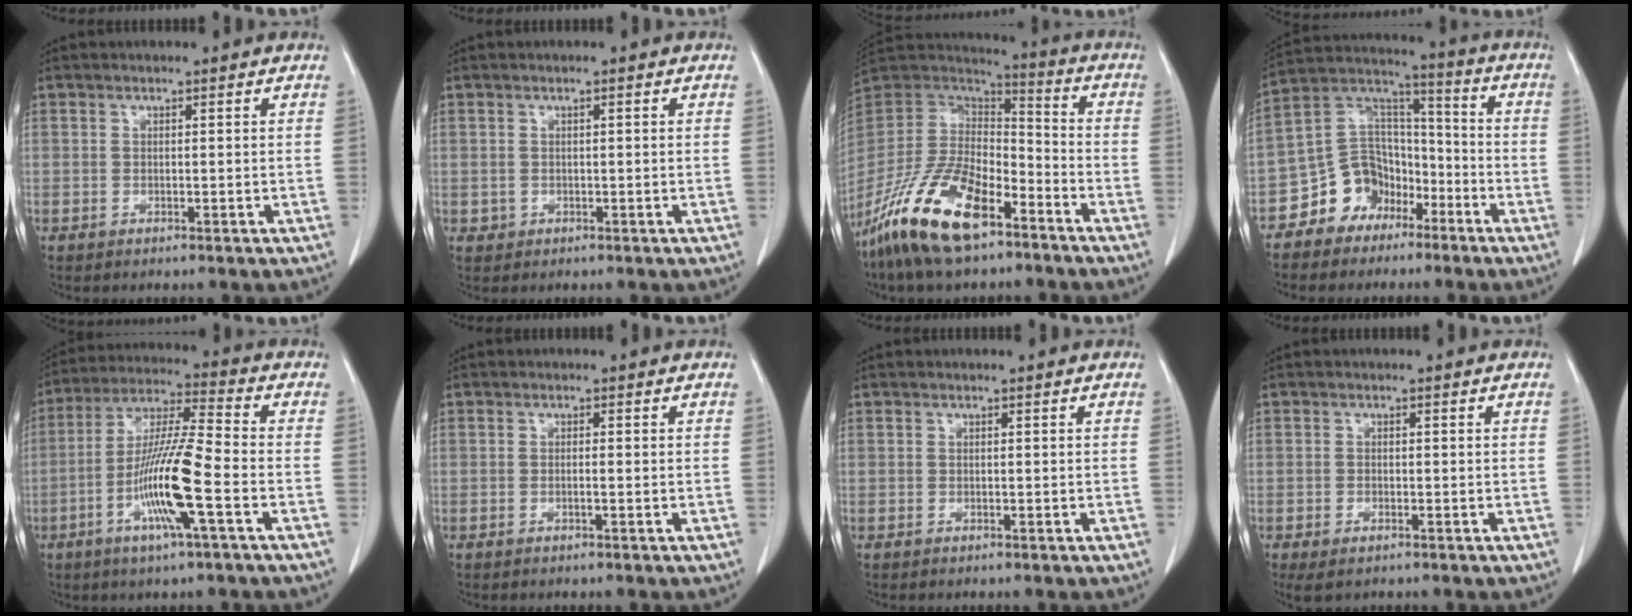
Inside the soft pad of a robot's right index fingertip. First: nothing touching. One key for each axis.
{"total": 1.0, "fx": 0.0, "fy": 1.0, "fz": 0.3, "tx": 0.000, "ty": 0.003, "tz": 0.003}
{"total": 18.9, "fx": -12.1, "fy": 6.8, "fz": 12.8, "tx": -0.274, "ty": -0.010, "tz": -0.231}
{"total": 10.7, "fx": -6.3, "fy": 8.1, "fz": 3.1, "tx": -0.061, "ty": 0.054, "tz": -0.113}
{"total": 13.0, "fx": -4.3, "fy": 0.1, "fz": 12.2, "tx": -0.241, "ty": -0.003, "tz": -0.084}
{"total": 0.5, "fx": -0.2, "fy": -0.1, "fz": 0.5, "tx": -0.008, "ty": 0.002, "tz": -0.001}
{"total": 0.0}
{"total": 2.8, "fx": -1.6, "fy": 1.2, "fz": 1.9, "tx": -0.038, "ty": -0.006, "tz": -0.020}